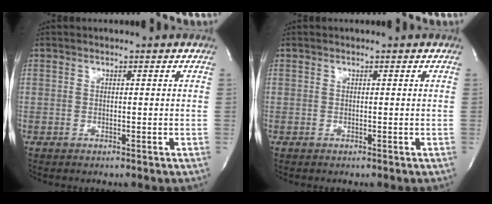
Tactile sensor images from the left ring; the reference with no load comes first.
{"total": 0.0}